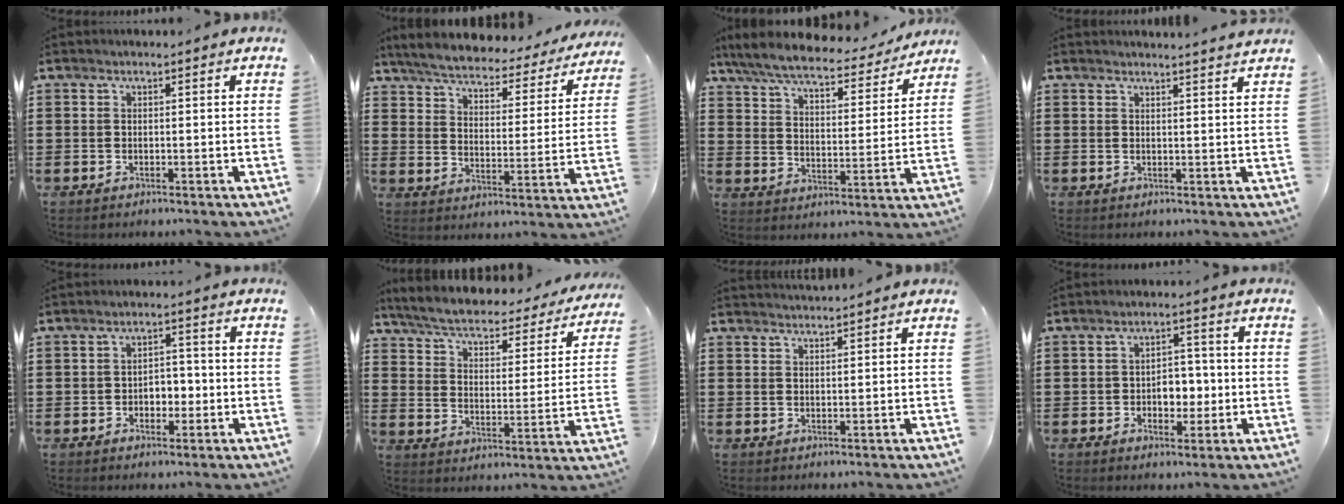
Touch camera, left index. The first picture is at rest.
{"total": 4.6, "force": [4.3, 0.7, 1.6], "torque": [-0.054, -0.030, 0.068]}
{"total": 7.2, "force": [6.4, 1.0, 3.1], "torque": [-0.088, -0.034, 0.110]}
{"total": 2.1, "force": [2.0, -0.4, 0.4], "torque": [-0.004, -0.008, 0.037]}
{"total": 3.4, "force": [-1.0, 2.4, 2.2], "torque": [-0.041, 0.004, -0.026]}
{"total": 4.3, "force": [3.7, 0.7, 2.0], "torque": [-0.061, -0.033, 0.056]}
{"total": 1.3, "force": [1.3, -0.1, 0.1], "torque": [-0.004, 0.000, 0.027]}
{"total": 4.6, "force": [-0.8, 3.2, 3.3], "torque": [-0.052, 0.003, -0.022]}